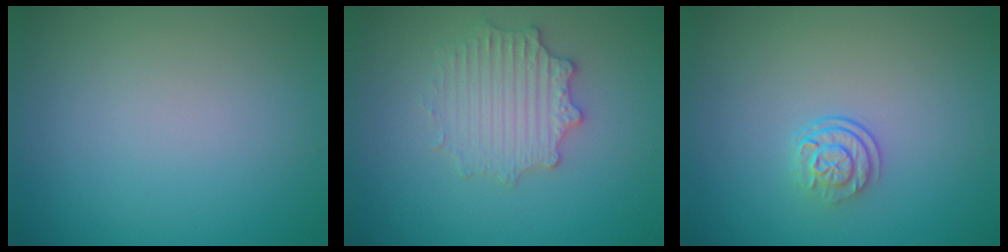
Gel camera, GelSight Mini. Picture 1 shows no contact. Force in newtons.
{"total": 2.9, "press": 2.9, "slide": 0.6}
{"total": 2.4, "press": 1.7, "slide": 1.6}